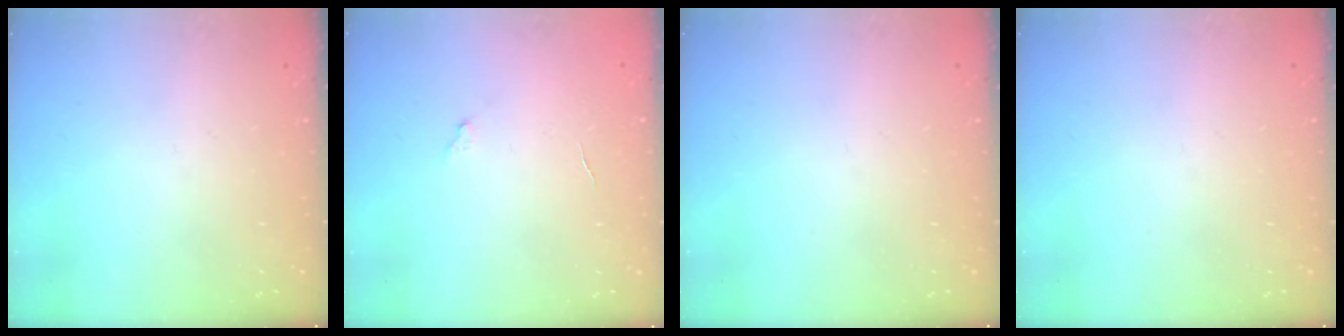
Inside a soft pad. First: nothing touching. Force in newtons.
{"total": 3.0, "press": 3.0, "slide": 0.3}
{"total": 0.0}
{"total": 0.0}